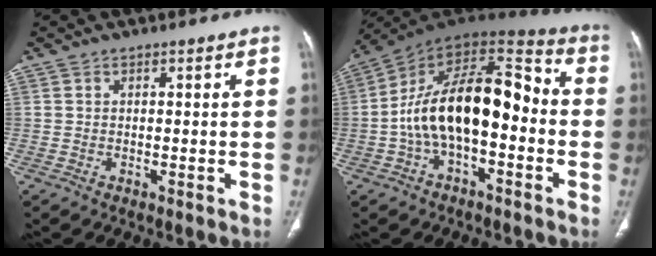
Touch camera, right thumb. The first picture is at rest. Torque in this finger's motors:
{"motor_torque": [2.48, 2.53, 1.88, -0.89, 0.60]}